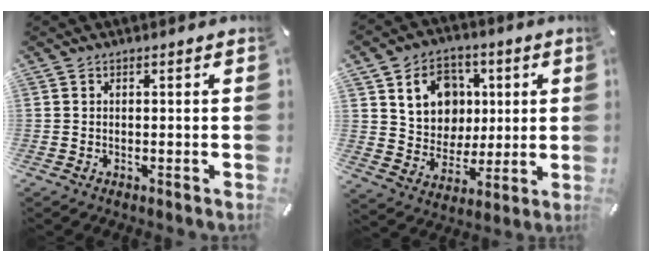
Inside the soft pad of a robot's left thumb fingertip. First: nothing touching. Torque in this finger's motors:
{"motor_torque": [0.88, 0.86, 0.48, 0.23, 0.09]}